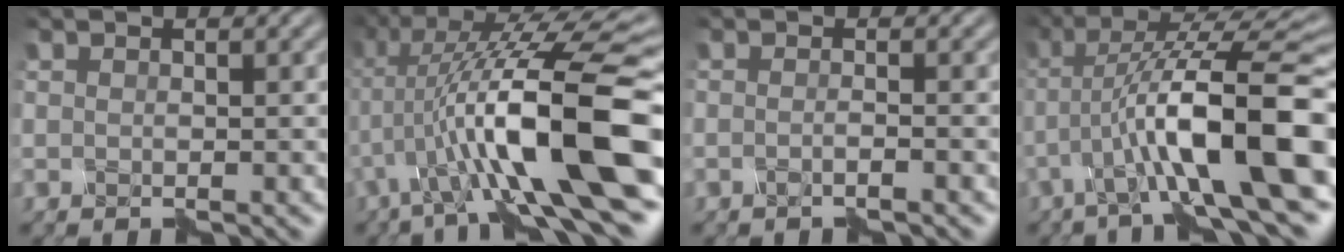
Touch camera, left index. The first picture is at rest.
{"total": 14.7, "force": [-1.4, 3.6, 14.2], "torque": [-0.232, 0.020, -0.020]}
{"total": 1.8, "force": [-0.6, 1.0, 1.4], "torque": [0.005, -0.009, -0.032]}
{"total": 12.6, "force": [-2.9, 3.1, 11.9], "torque": [-0.194, 0.015, -0.045]}